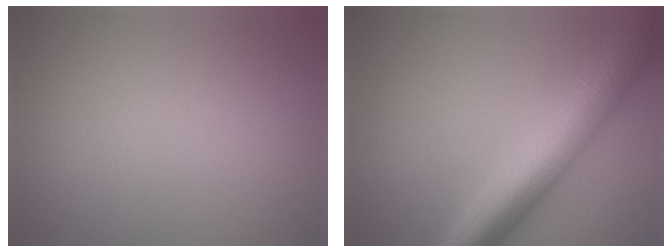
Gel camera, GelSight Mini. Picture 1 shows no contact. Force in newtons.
{"total": 8.7, "press": 8.7, "slide": 0.1}